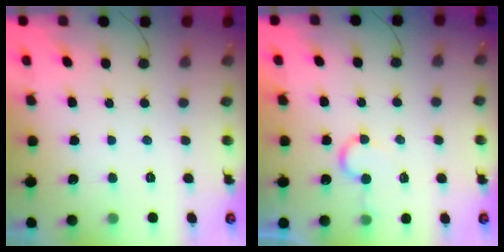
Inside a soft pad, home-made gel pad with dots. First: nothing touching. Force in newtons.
{"total": 6.1, "press": 6.1, "slide": 0.6}